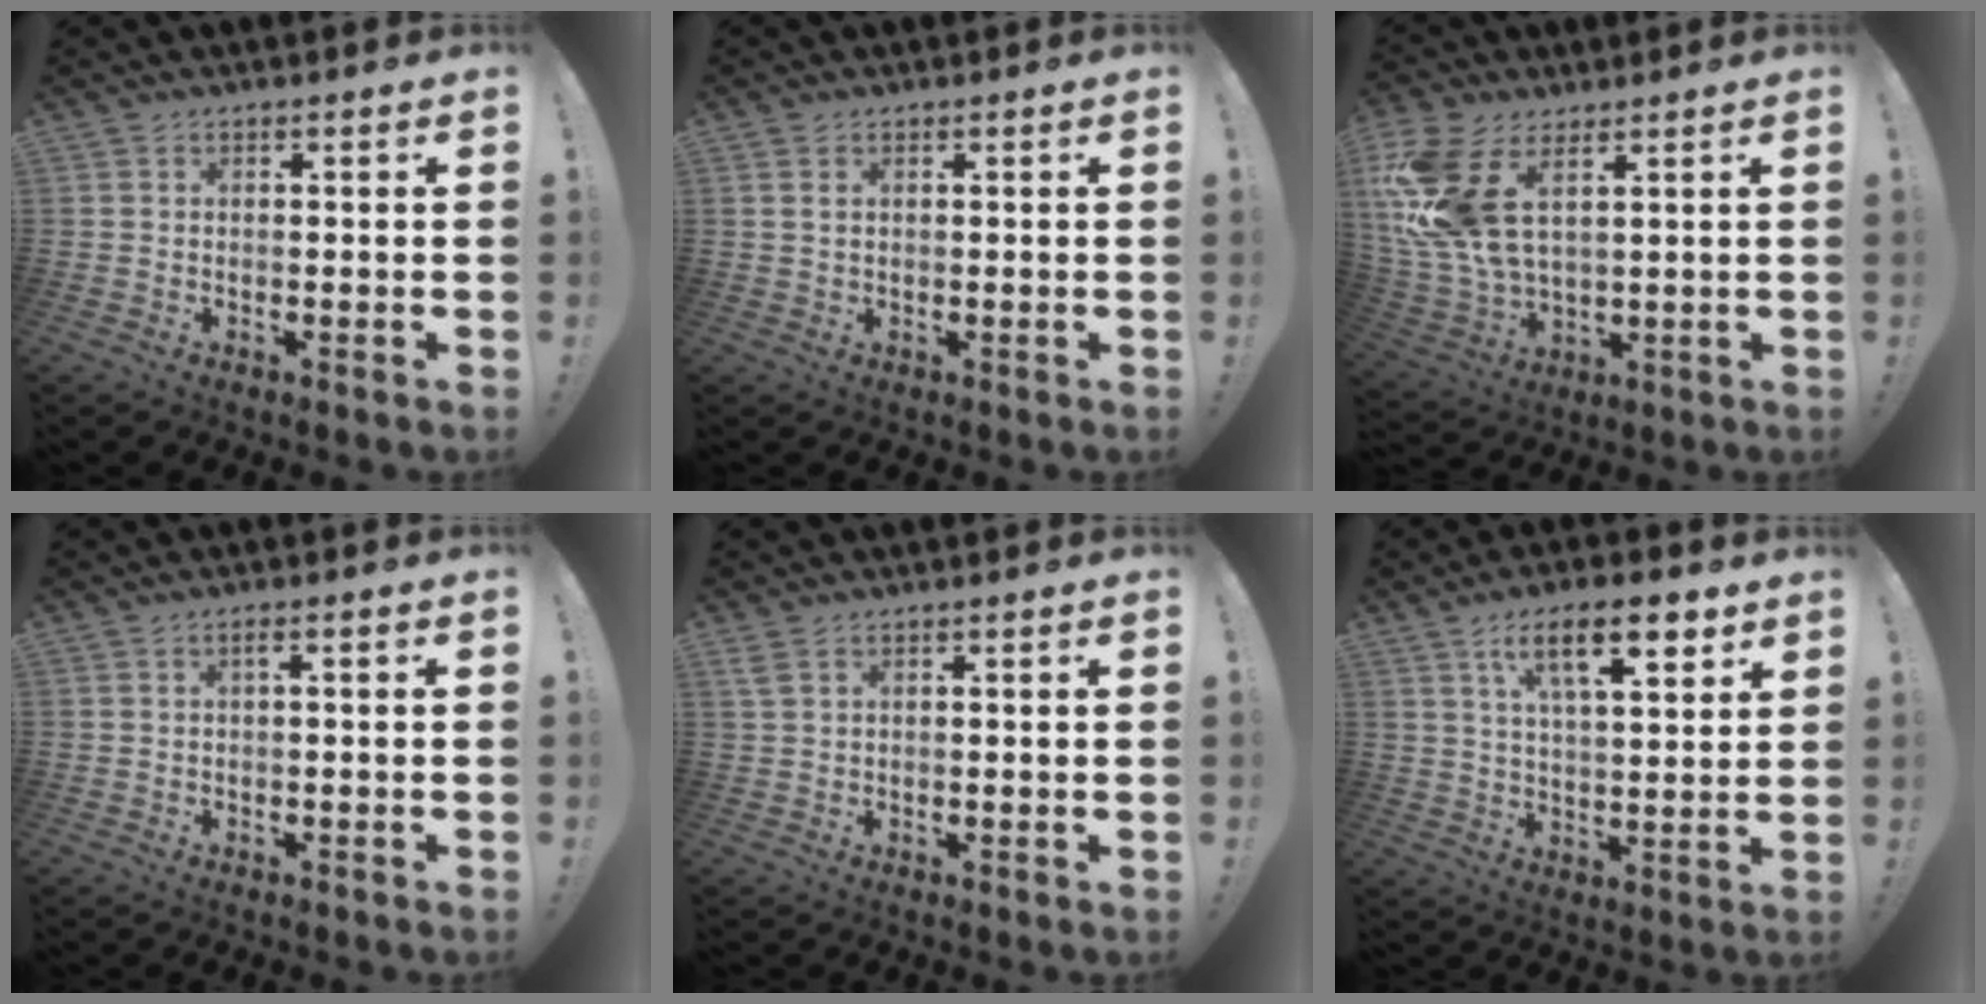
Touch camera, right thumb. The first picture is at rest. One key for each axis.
{"total": 1.4, "fx": 0.6, "fy": 0.7, "fz": 1.0, "tx": -0.023, "ty": 0.003, "tz": 0.012}
{"total": 15.8, "fx": 6.2, "fy": 8.0, "fz": 12.1, "tx": -0.245, "ty": -0.033, "tz": 0.115}
{"total": 1.5, "fx": 0.1, "fy": 0.0, "fz": 1.5, "tx": -0.025, "ty": 0.002, "tz": -0.003}
{"total": 2.4, "fx": 1.2, "fy": 0.6, "fz": 1.9, "tx": -0.042, "ty": 0.003, "tz": 0.025}
{"total": 14.2, "fx": 7.2, "fy": 4.7, "fz": 11.3, "tx": -0.181, "ty": -0.017, "tz": 0.115}